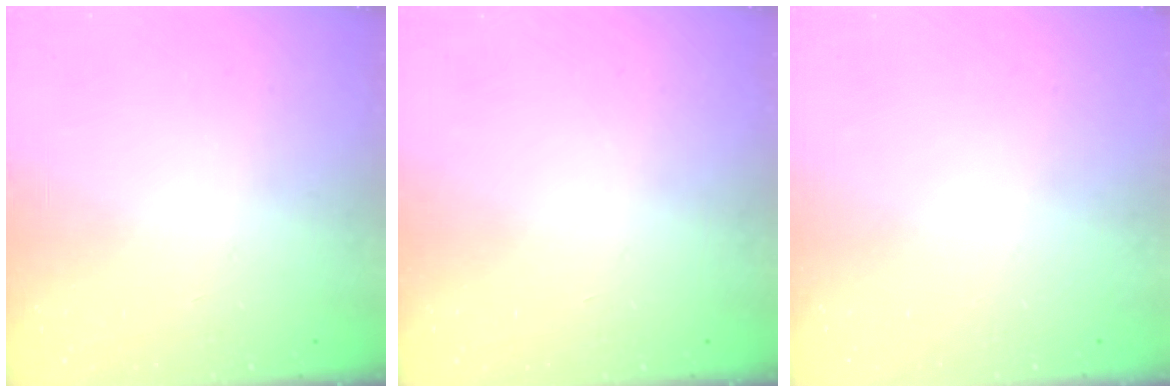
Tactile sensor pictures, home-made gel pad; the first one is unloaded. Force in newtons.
{"total": 0.0}
{"total": 0.0}